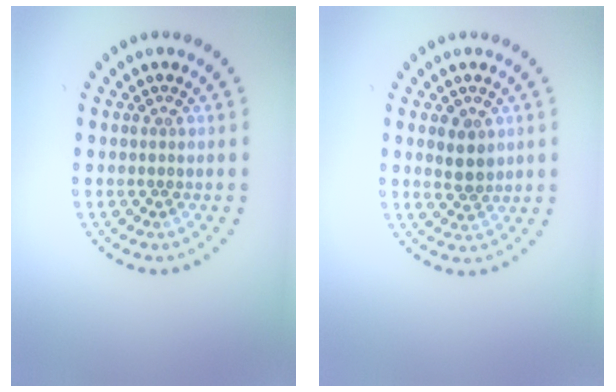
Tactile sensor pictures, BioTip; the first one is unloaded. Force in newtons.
{"total": 2.3, "press": 2.1, "slide": 0.8}